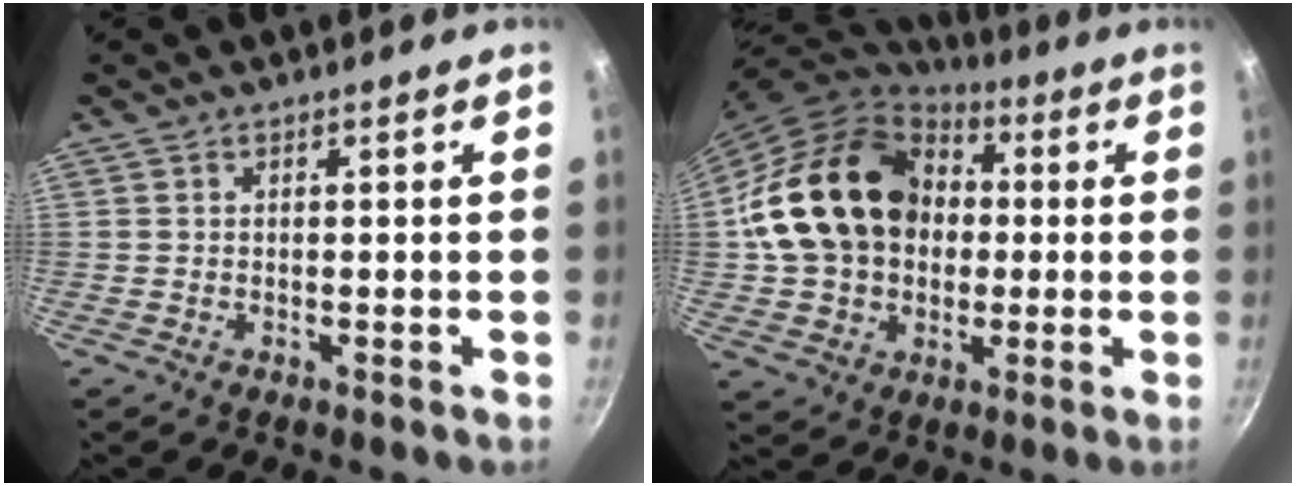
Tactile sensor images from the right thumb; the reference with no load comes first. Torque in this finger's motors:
{"motor_torque": [2.50, 2.51, 1.18, 0.24, 0.48]}